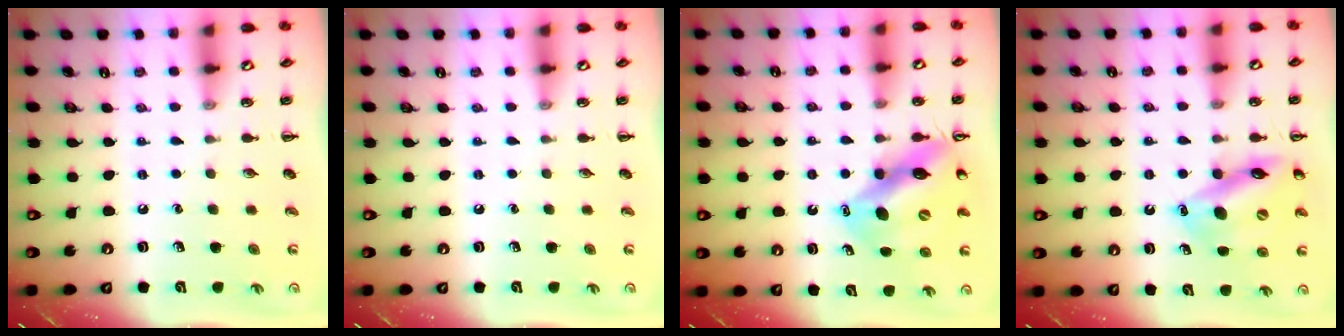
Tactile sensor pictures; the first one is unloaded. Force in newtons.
{"total": 0.0}
{"total": 12.8, "press": 12.2, "slide": 3.9}
{"total": 13.9, "press": 13.5, "slide": 3.2}